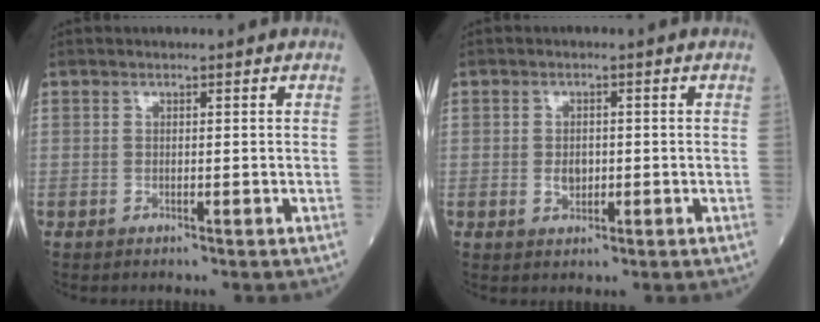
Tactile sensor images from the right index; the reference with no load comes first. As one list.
[{"total": 2.2, "force": [-0.3, 1.4, 1.6], "torque": [-0.023, 0.003, -0.001]}]